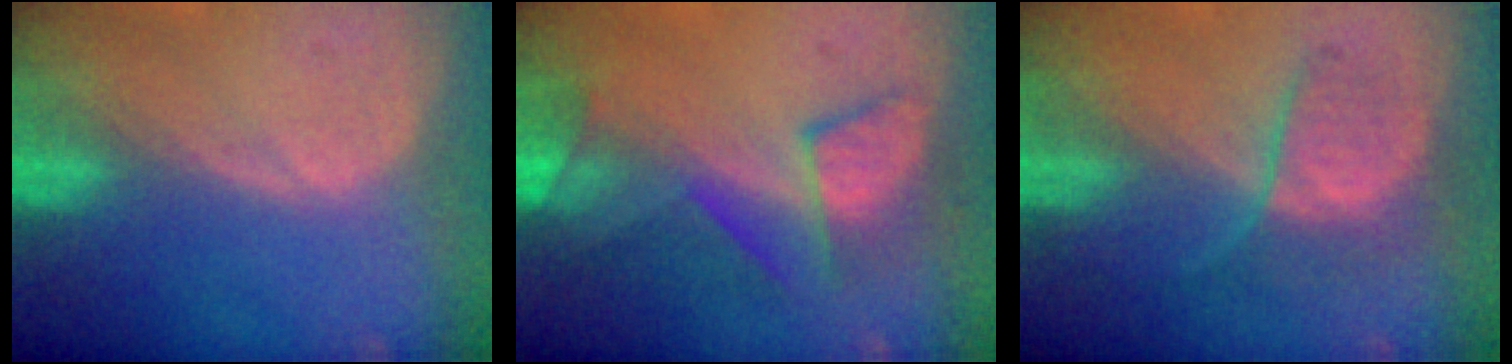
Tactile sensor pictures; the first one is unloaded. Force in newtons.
{"total": 8.1, "press": 7.6, "slide": 2.7}
{"total": 6.3, "press": 6.0, "slide": 2.0}